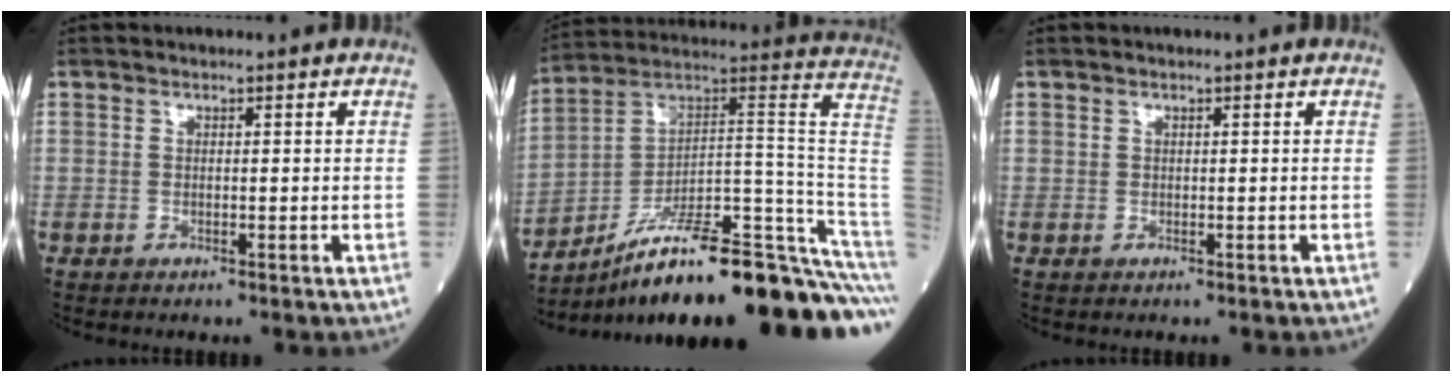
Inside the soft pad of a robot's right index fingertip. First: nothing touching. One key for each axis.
{"total": 26.1, "fx": -18.7, "fy": 0.8, "fz": 18.2, "tx": -0.154, "ty": 0.049, "tz": -0.287}
{"total": 0.0}